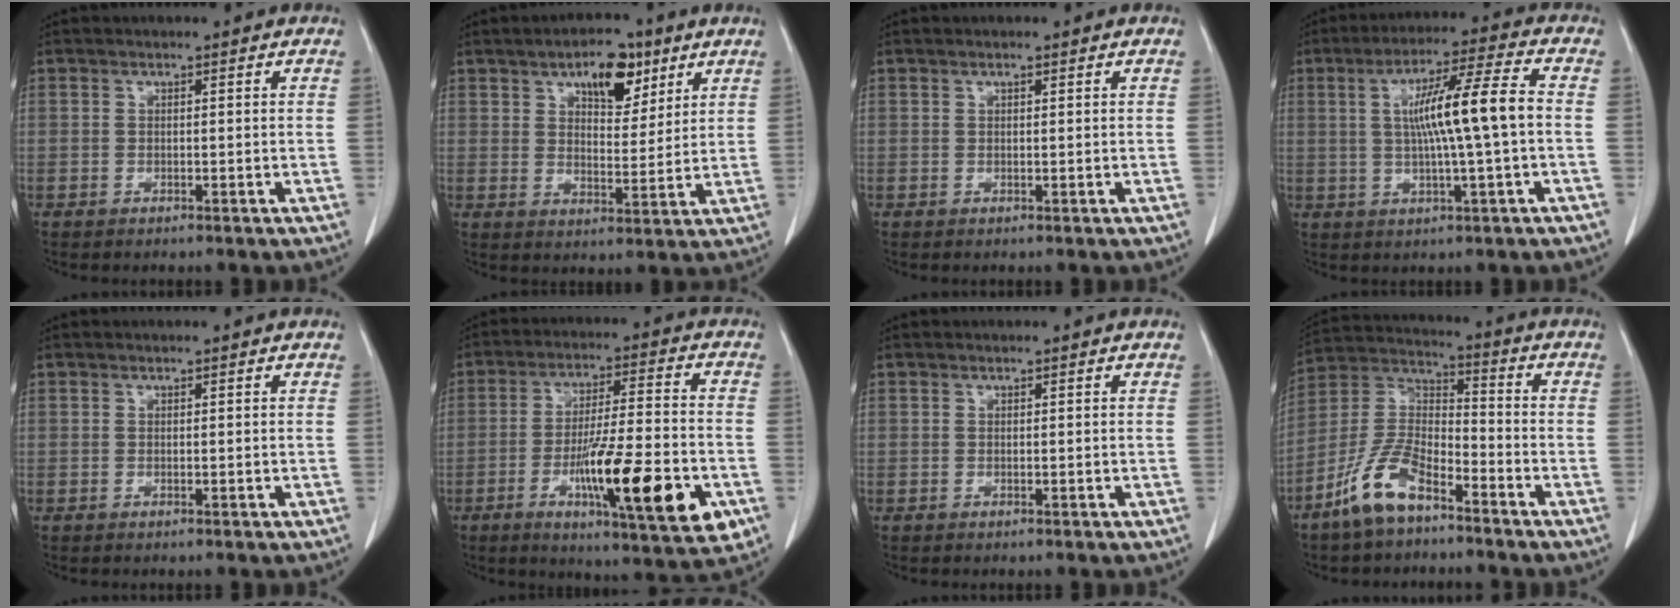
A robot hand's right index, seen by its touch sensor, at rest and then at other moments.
{"total": 9.6, "force": [5.4, 4.5, 6.6], "torque": [-0.106, 0.009, 0.091]}
{"total": 0.8, "force": [0.4, 0.3, 0.6], "torque": [-0.013, 0.000, 0.008]}
{"total": 11.8, "force": [0.4, 0.3, 11.8], "torque": [-0.203, 0.013, 0.007]}
{"total": 0.0}
{"total": 18.9, "force": [-6.3, 2.8, 17.5], "torque": [-0.264, -0.014, -0.092]}
{"total": 0.0}
{"total": 11.8, "force": [-7.7, 4.4, 7.8], "torque": [-0.177, 0.002, -0.153]}